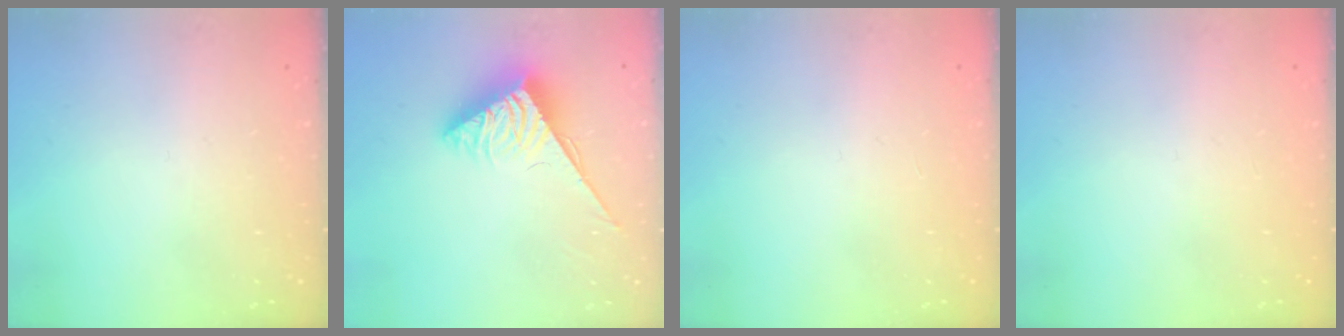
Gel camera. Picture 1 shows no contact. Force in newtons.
{"total": 4.0, "press": 4.0, "slide": 0.5}
{"total": 0.0}
{"total": 0.0}